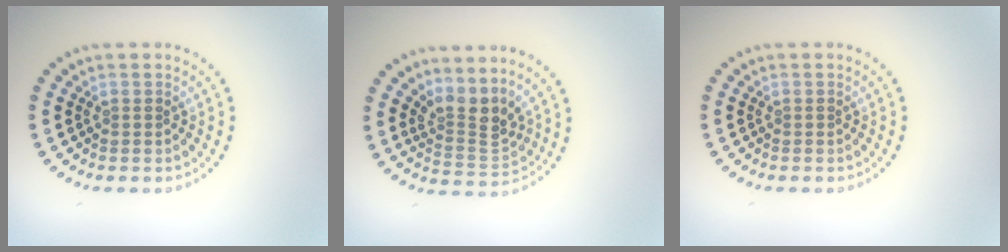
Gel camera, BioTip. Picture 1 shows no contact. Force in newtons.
{"total": 3.4, "press": 2.3, "slide": 2.5}
{"total": 0.0}